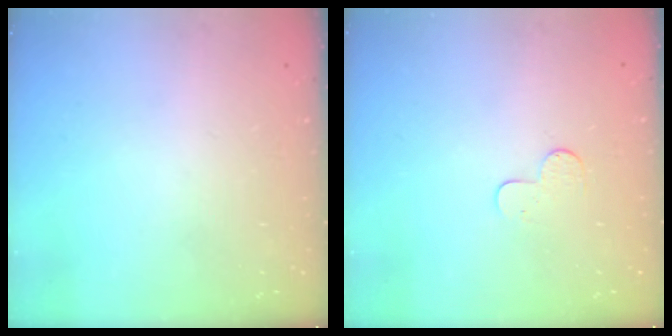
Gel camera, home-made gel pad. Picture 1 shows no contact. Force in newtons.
{"total": 5.3, "press": 5.3, "slide": 0.5}